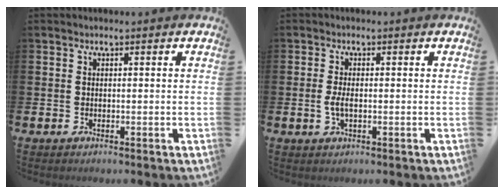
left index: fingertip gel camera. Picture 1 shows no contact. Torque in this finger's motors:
{"motor_torque": [0.51, -0.01, 0.05, 0.11]}